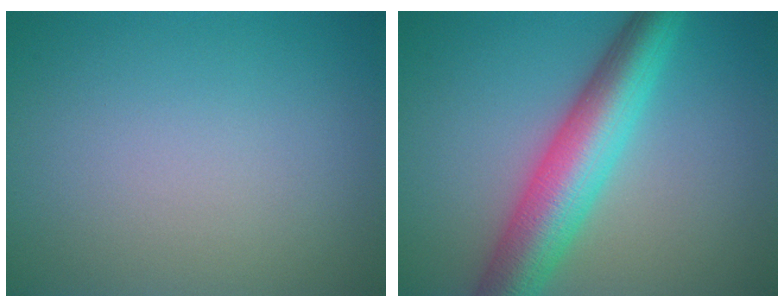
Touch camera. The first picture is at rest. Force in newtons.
{"total": 7.9, "press": 7.9, "slide": 0.1}